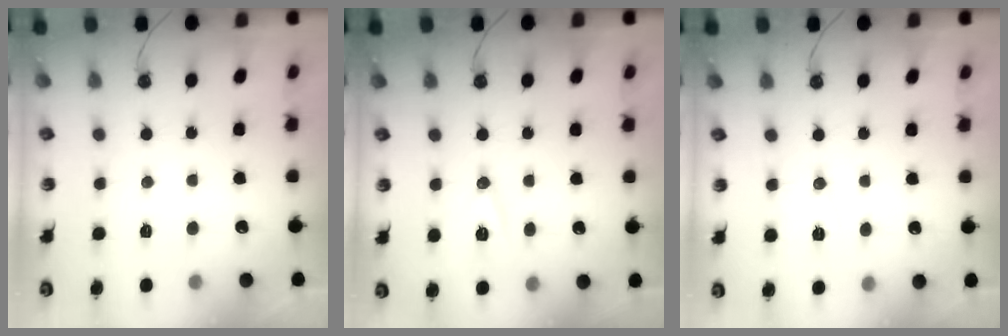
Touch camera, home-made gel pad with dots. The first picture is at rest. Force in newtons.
{"total": 9.3, "press": 8.6, "slide": 3.5}
{"total": 7.0, "press": 5.4, "slide": 4.4}